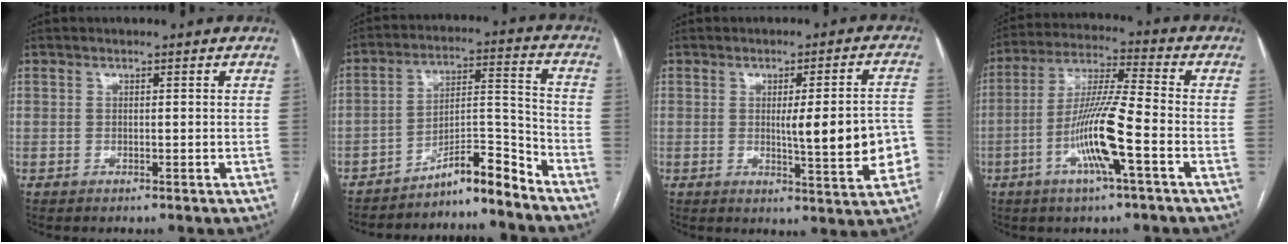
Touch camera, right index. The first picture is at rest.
{"total": 8.4, "force": [-7.7, 0.0, 3.2], "torque": [-0.044, 0.032, -0.128]}
{"total": 11.1, "force": [-1.5, 1.8, 10.8], "torque": [-0.132, 0.009, -0.015]}
{"total": 12.0, "force": [-4.2, 0.2, 11.3], "torque": [-0.223, -0.001, -0.082]}